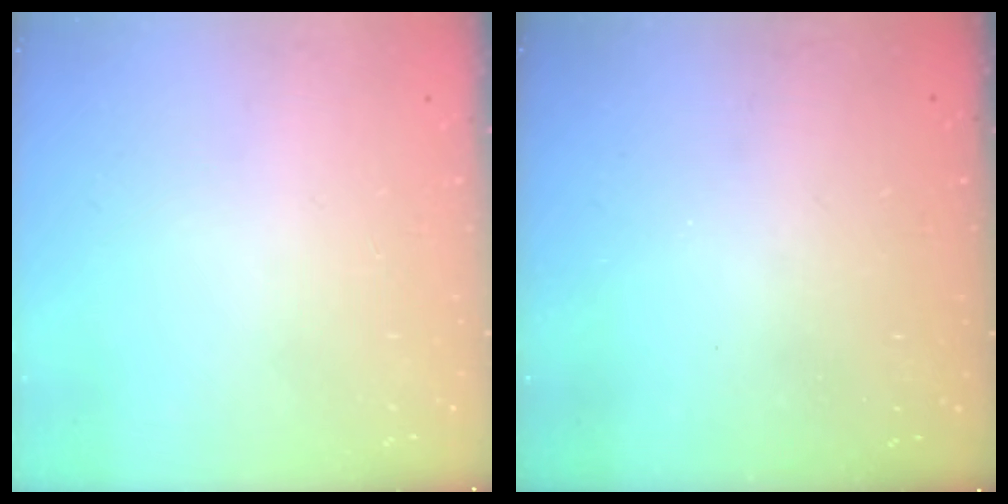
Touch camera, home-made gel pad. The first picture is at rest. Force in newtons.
{"total": 3.1, "press": 3.1, "slide": 0.1}